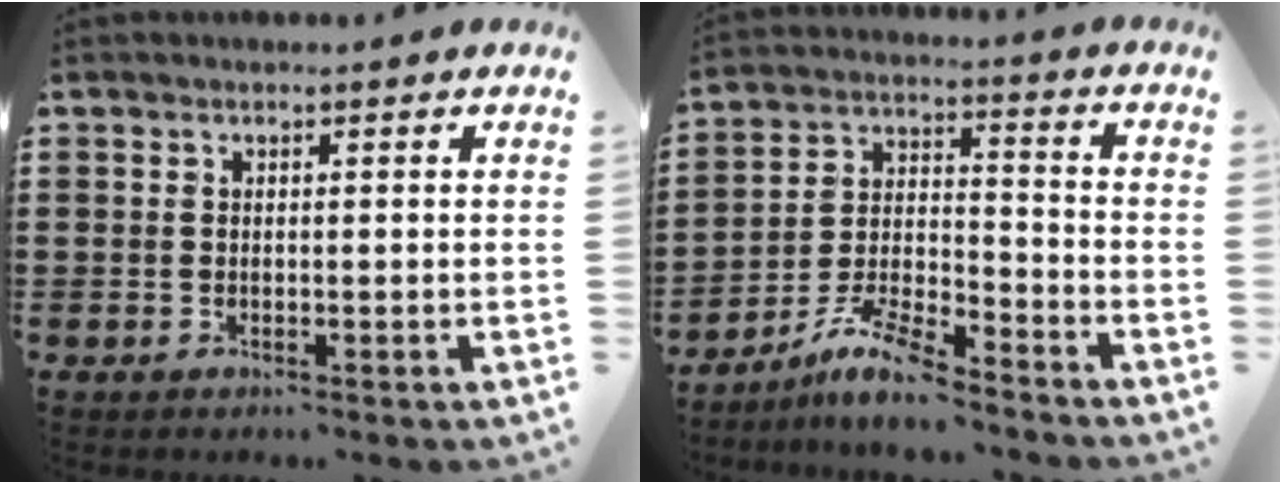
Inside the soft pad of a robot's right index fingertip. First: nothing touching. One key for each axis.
{"total": 7.8, "fx": -6.8, "fy": 1.0, "fz": 3.7, "tx": -0.083, "ty": -0.002, "tz": -0.133}